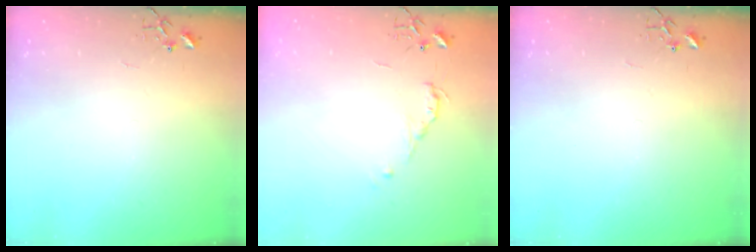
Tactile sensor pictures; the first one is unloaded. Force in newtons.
{"total": 3.7, "press": 3.7, "slide": 0.5}
{"total": 0.0}